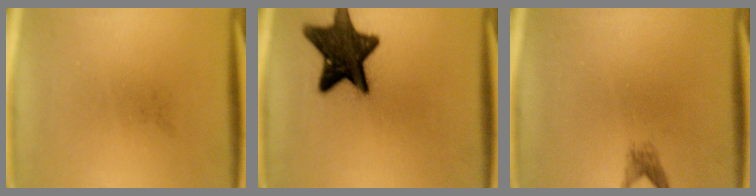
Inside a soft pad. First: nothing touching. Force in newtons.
{"total": 15.5}
{"total": 1.5}